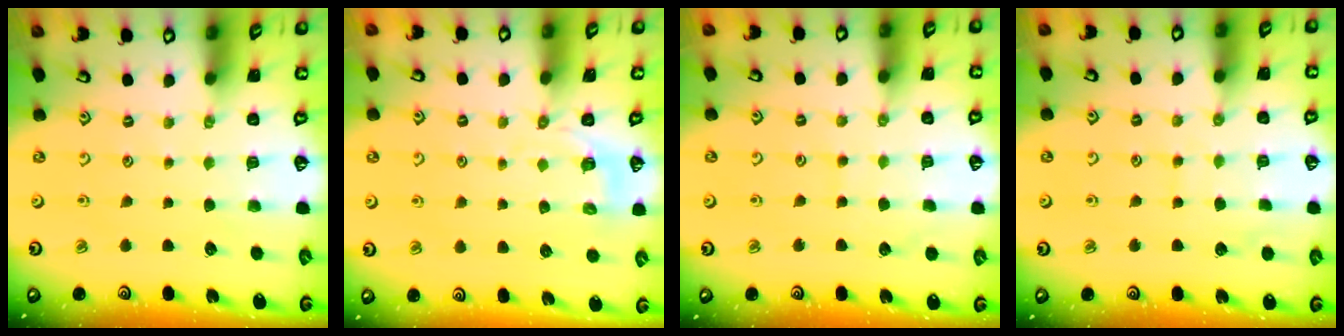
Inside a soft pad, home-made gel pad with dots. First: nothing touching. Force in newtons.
{"total": 2.3, "press": 1.4, "slide": 1.8}
{"total": 4.4, "press": 4.4, "slide": 0.4}
{"total": 7.1, "press": 7.1, "slide": 0.4}